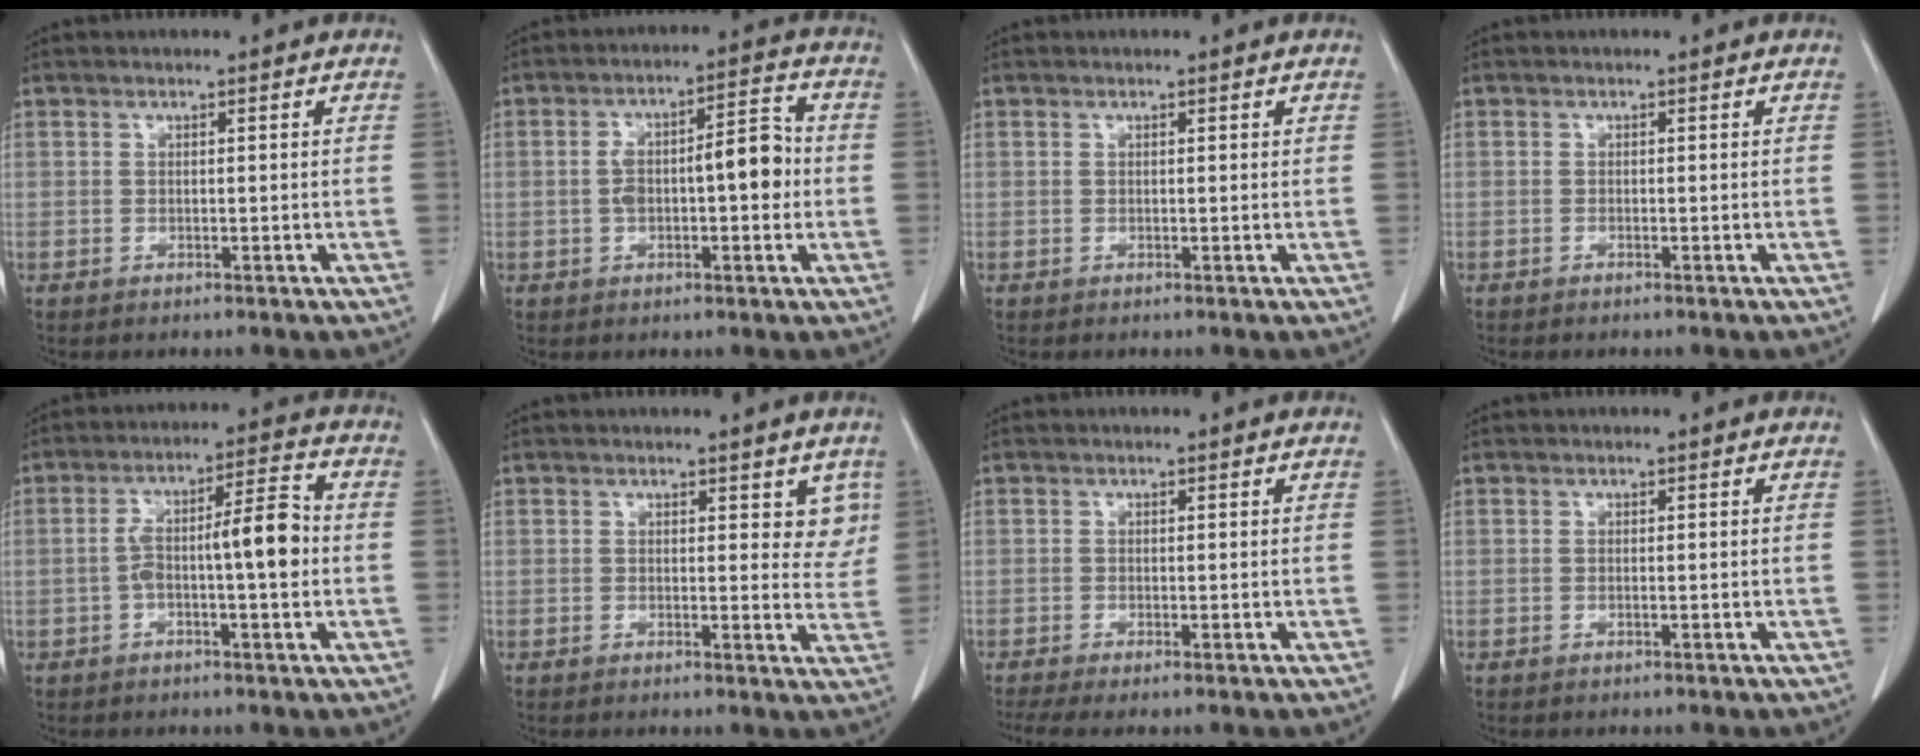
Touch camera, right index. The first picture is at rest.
{"total": 9.4, "force": [-0.4, 3.1, 8.8], "torque": [-0.151, 0.031, -0.006]}
{"total": 0.0}
{"total": 0.0}
{"total": 9.1, "force": [-1.0, 1.6, 8.9], "torque": [-0.152, 0.027, -0.020]}
{"total": 4.0, "force": [2.4, 2.3, 2.3], "torque": [-0.003, -0.008, 0.022]}
{"total": 3.1, "force": [-2.2, 0.4, 2.2], "torque": [-0.043, -0.007, -0.040]}
{"total": 0.0}